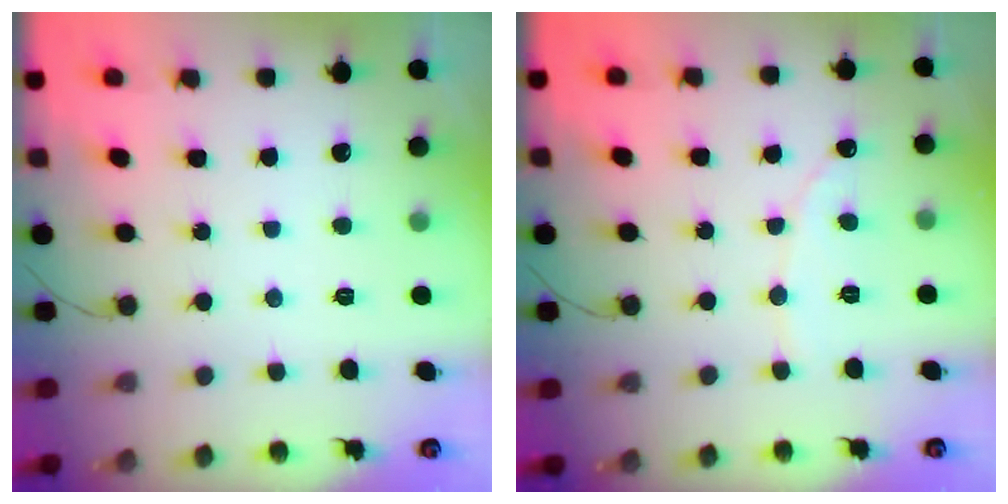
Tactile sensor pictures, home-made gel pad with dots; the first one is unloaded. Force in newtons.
{"total": 2.5, "press": 2.5, "slide": 0.1}